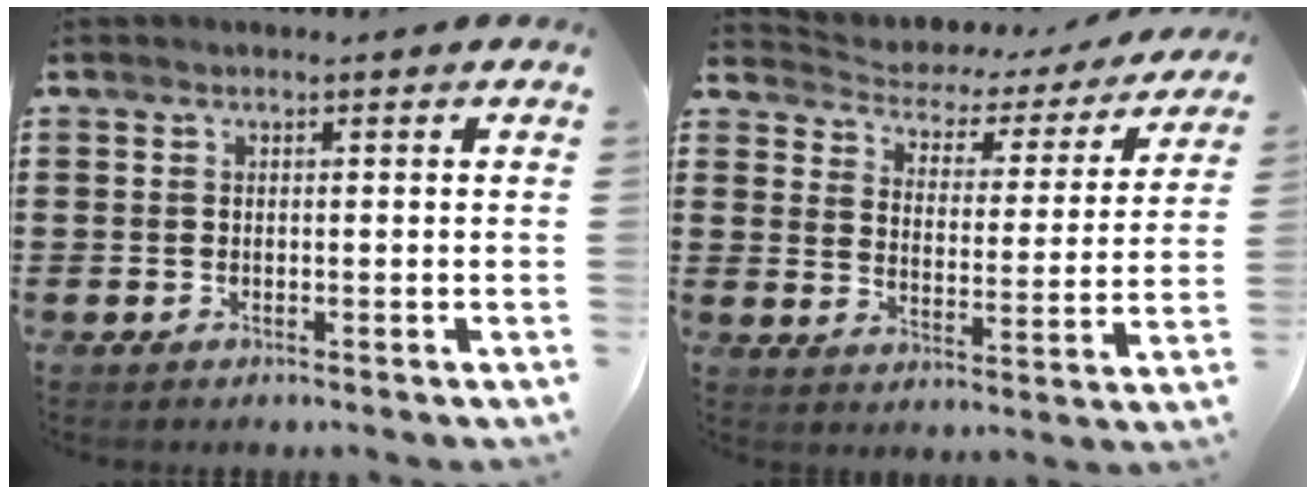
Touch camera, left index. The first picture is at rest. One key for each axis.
{"total": 2.8, "fx": 2.5, "fy": 1.0, "fz": 0.3, "tx": -0.027, "ty": -0.024, "tz": 0.032}